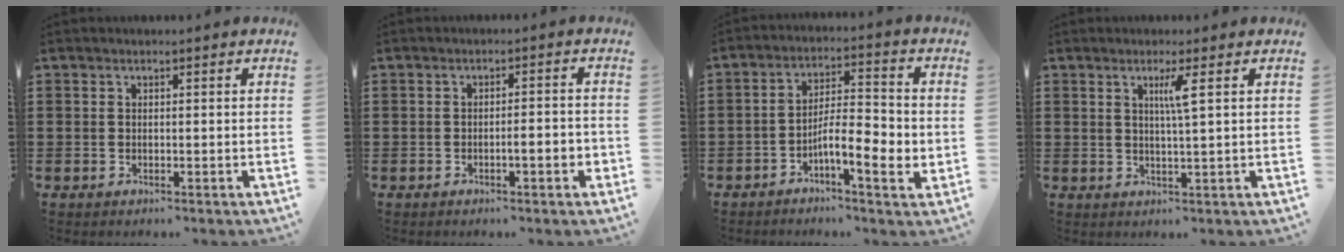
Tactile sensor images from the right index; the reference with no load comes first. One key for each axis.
{"total": 3.1, "fx": -1.1, "fy": 0.4, "fz": 2.8, "tx": -0.047, "ty": 0.002, "tz": -0.021}
{"total": 7.5, "fx": -2.7, "fy": 2.0, "fz": 6.7, "tx": -0.105, "ty": 0.000, "tz": -0.049}
{"total": 2.9, "fx": 1.0, "fy": -0.6, "fz": 2.7, "tx": -0.054, "ty": -0.008, "tz": 0.014}